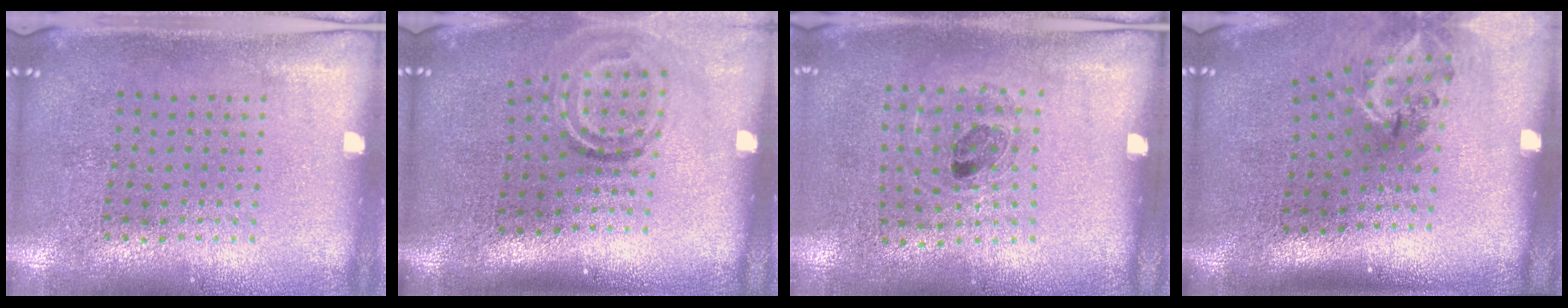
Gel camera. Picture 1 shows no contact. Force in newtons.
{"total": 1.9, "press": 1.2, "slide": 1.5}
{"total": 1.0, "press": 0.9, "slide": 0.6}
{"total": 1.9, "press": 1.3, "slide": 1.4}